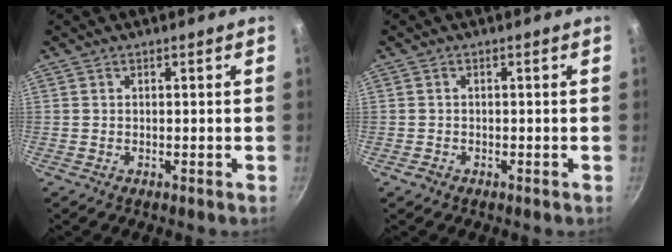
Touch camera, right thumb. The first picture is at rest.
{"total": 1.2, "force": [-0.7, 0.9, 0.4], "torque": [-0.006, 0.006, -0.011]}